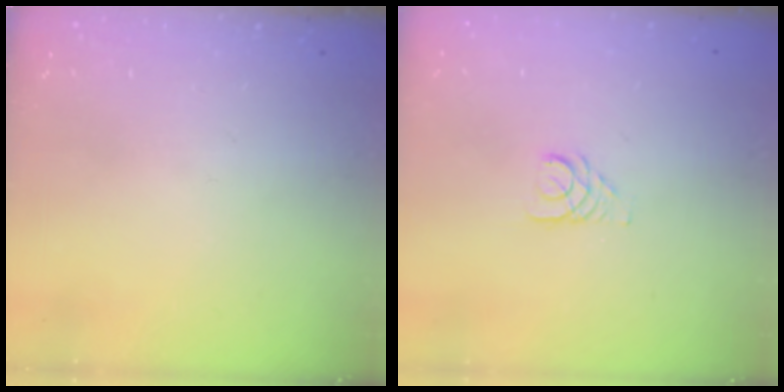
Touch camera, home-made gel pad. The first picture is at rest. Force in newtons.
{"total": 2.7, "press": 2.7, "slide": 0.2}